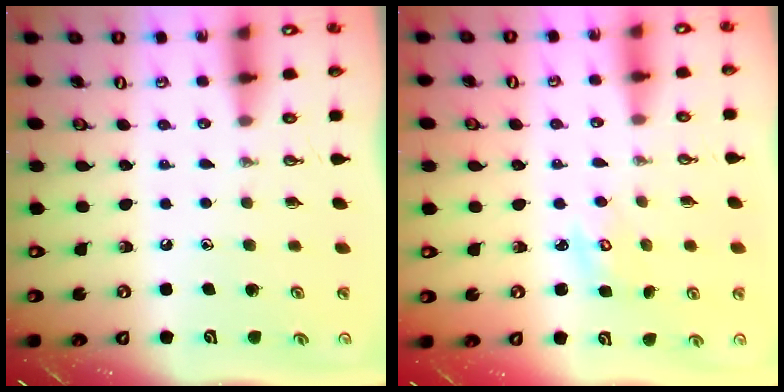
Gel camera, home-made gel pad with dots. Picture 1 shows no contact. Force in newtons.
{"total": 2.9, "press": 2.9, "slide": 0.3}